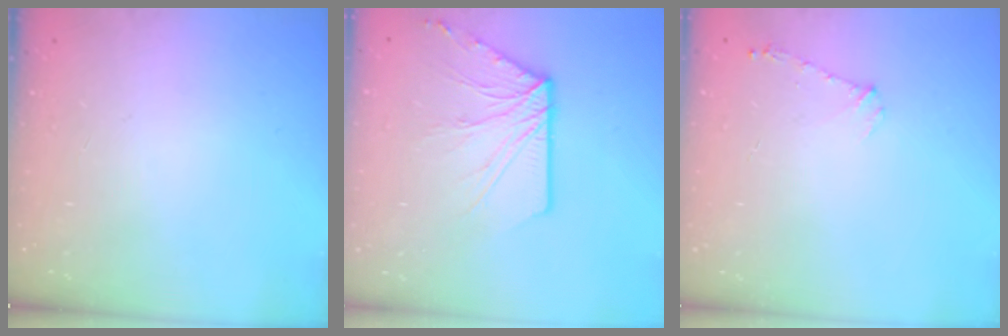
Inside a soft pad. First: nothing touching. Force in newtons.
{"total": 9.3, "press": 9.3, "slide": 0.3}
{"total": 4.6, "press": 4.6, "slide": 0.6}